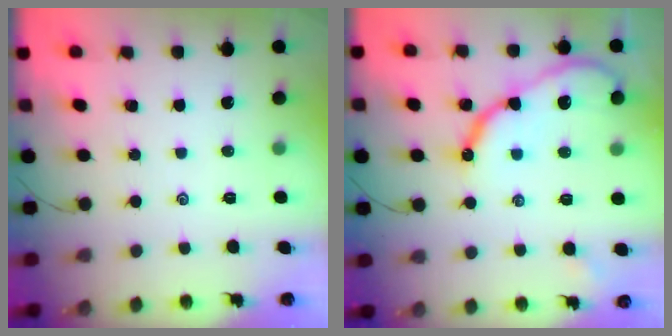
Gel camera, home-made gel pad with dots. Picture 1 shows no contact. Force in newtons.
{"total": 12.1, "press": 12.1, "slide": 1.1}